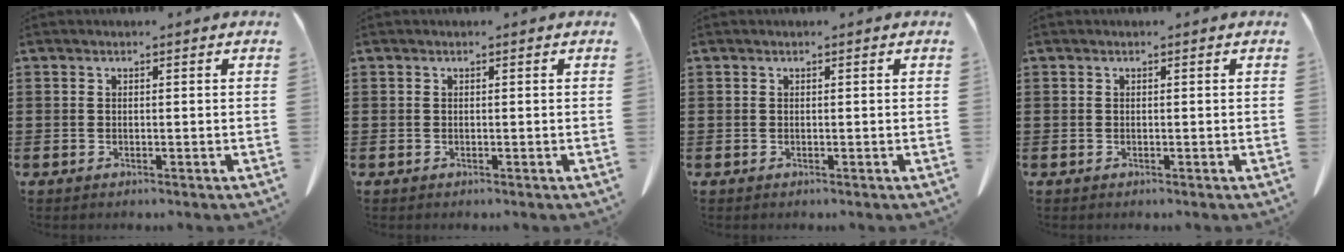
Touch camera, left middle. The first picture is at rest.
{"total": 0.0}
{"total": 0.0}
{"total": 0.0}